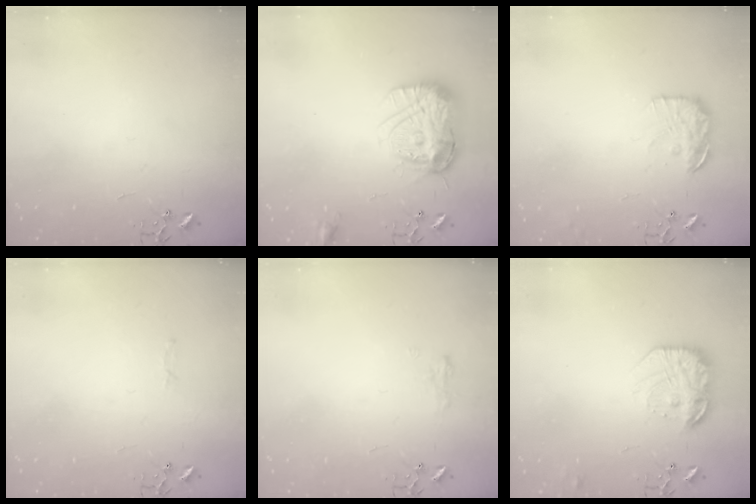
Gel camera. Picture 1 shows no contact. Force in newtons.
{"total": 16.8, "press": 16.7, "slide": 1.5}
{"total": 13.3, "press": 13.3, "slide": 0.8}
{"total": 2.8, "press": 2.8, "slide": 0.4}
{"total": 8.5, "press": 8.5, "slide": 0.6}
{"total": 17.3, "press": 17.2, "slide": 1.2}